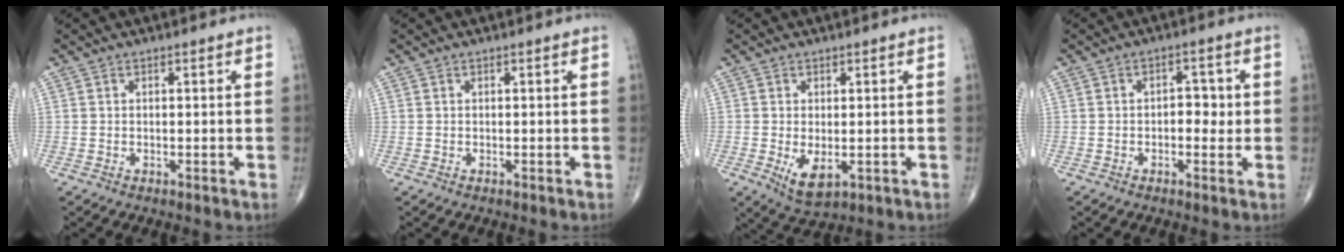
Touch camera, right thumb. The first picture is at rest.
{"total": 0.0}
{"total": 5.1, "force": [-1.1, 2.6, 4.3], "torque": [-0.069, -0.013, -0.006]}
{"total": 4.0, "force": [-0.1, 2.5, 3.2], "torque": [-0.022, 0.006, -0.006]}